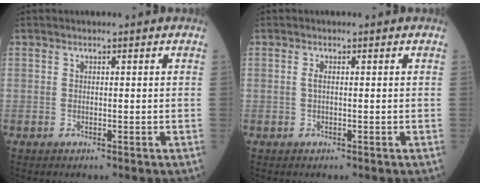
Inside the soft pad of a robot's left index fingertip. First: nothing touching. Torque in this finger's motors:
{"motor_torque": [0.22, 0.25, 0.10, 0.01]}